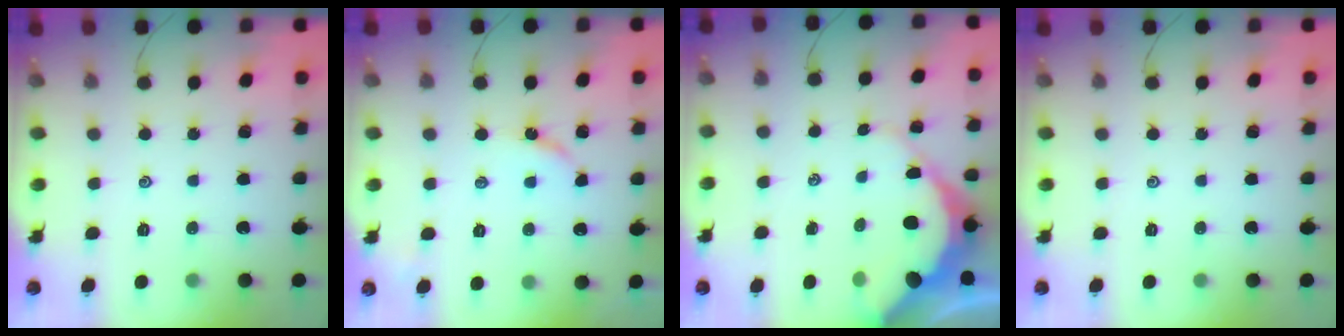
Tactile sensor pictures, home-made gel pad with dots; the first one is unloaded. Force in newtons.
{"total": 3.5, "press": 3.5, "slide": 0.4}
{"total": 10.7, "press": 10.6, "slide": 1.1}
{"total": 0.0}